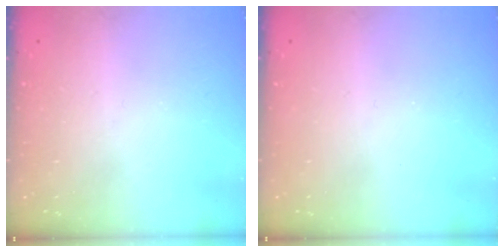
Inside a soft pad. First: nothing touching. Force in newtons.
{"total": 0.0}